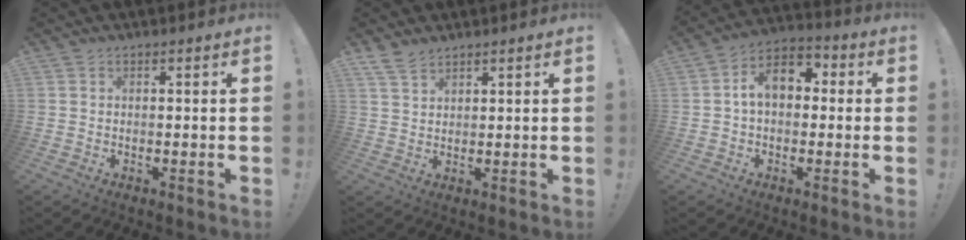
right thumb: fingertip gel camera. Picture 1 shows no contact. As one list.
[{"total": 4.4, "force": [3.6, 1.7, 1.9], "torque": [-0.045, -0.015, 0.071]}, {"total": 9.6, "force": [1.6, 6.4, 7.0], "torque": [-0.114, 0.013, 0.033]}]